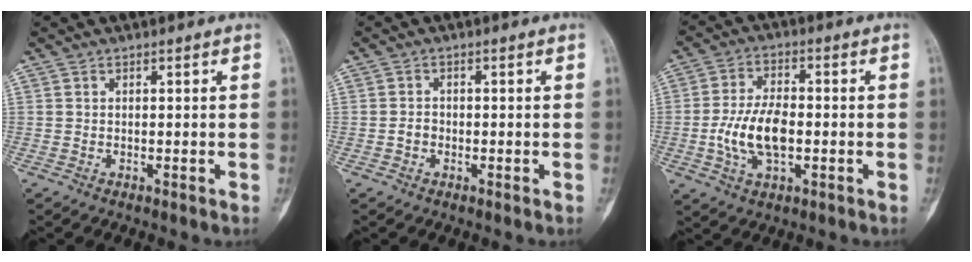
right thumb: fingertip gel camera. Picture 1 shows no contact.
{"total": 1.6, "force": [-0.6, 1.3, 0.7], "torque": [-0.006, 0.008, -0.013]}
{"total": 10.5, "force": [-1.6, 5.5, 8.8], "torque": [-0.167, 0.012, -0.031]}